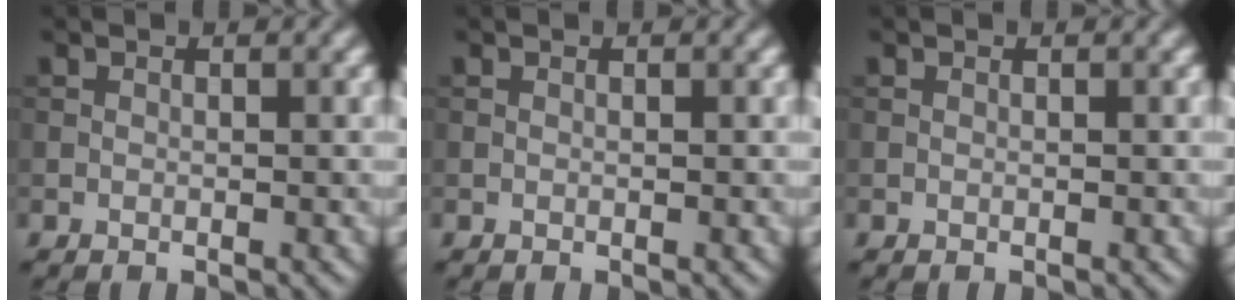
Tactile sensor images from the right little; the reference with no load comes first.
{"total": 0.0}
{"total": 0.0}